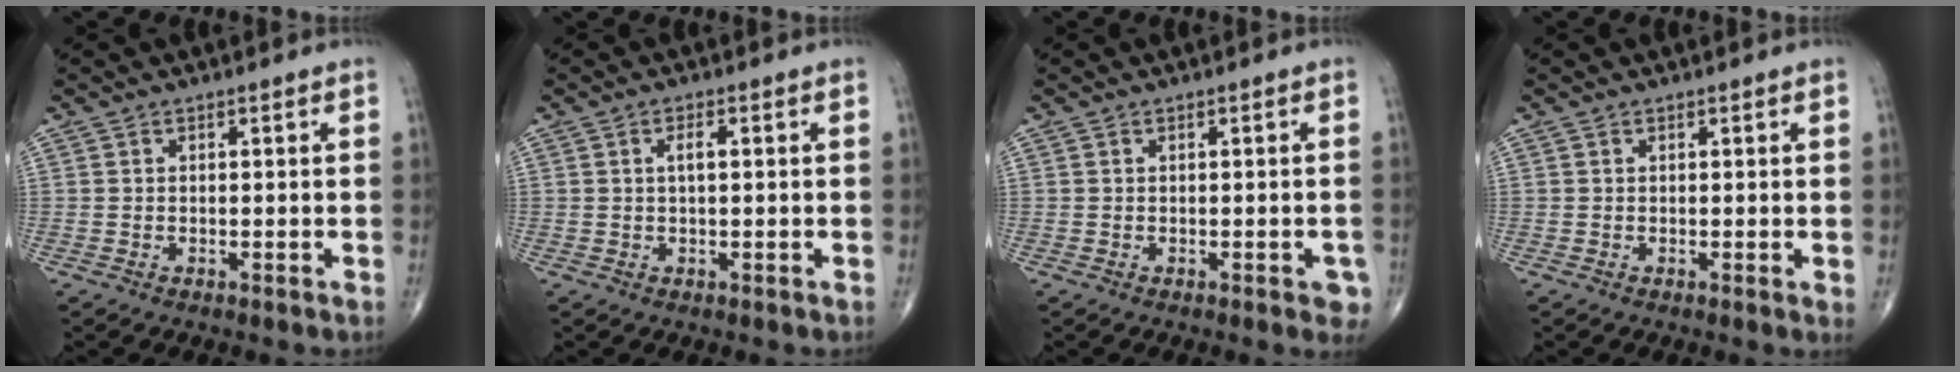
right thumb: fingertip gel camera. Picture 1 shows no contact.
{"total": 2.0, "force": [0.3, 0.7, 1.8], "torque": [-0.031, -0.002, 0.003]}
{"total": 2.9, "force": [-1.1, 1.1, 2.4], "torque": [-0.016, 0.000, -0.011]}
{"total": 0.8, "force": [0.3, 0.2, 0.8], "torque": [-0.016, -0.003, 0.003]}